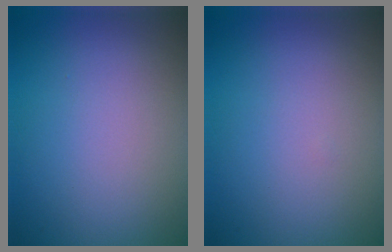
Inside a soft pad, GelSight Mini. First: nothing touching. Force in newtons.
{"total": 0.0}